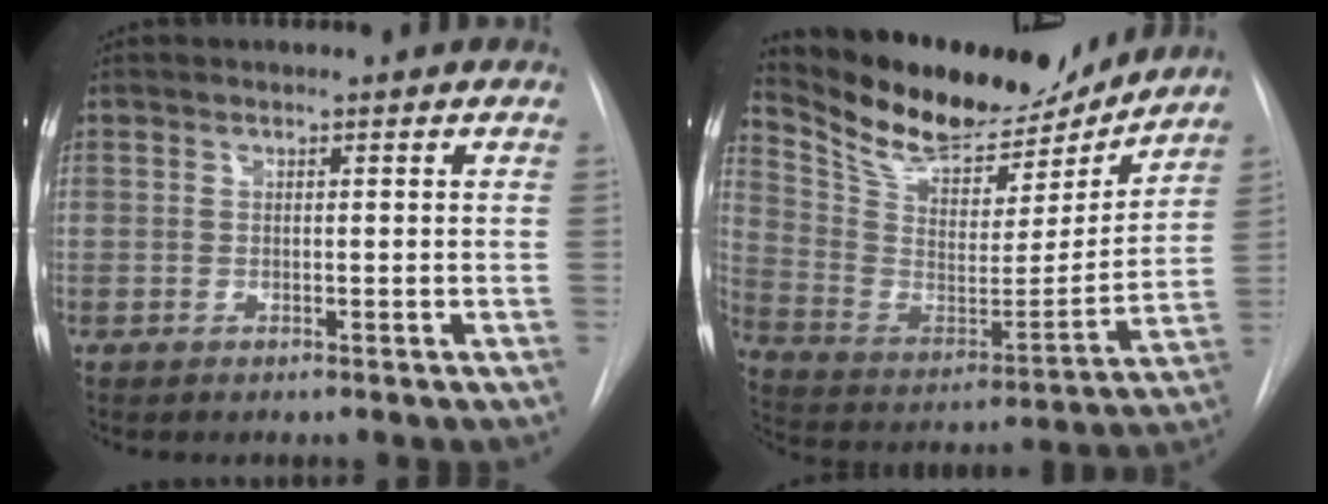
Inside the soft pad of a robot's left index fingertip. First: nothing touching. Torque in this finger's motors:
{"motor_torque": [-0.34, -0.61, 0.39, 0.07]}